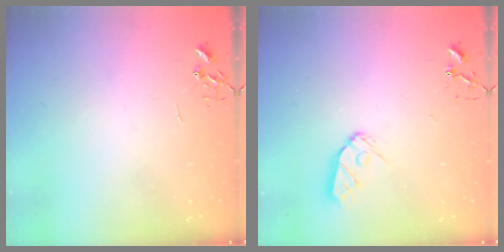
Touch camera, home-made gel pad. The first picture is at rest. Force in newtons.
{"total": 8.6, "press": 8.5, "slide": 0.7}